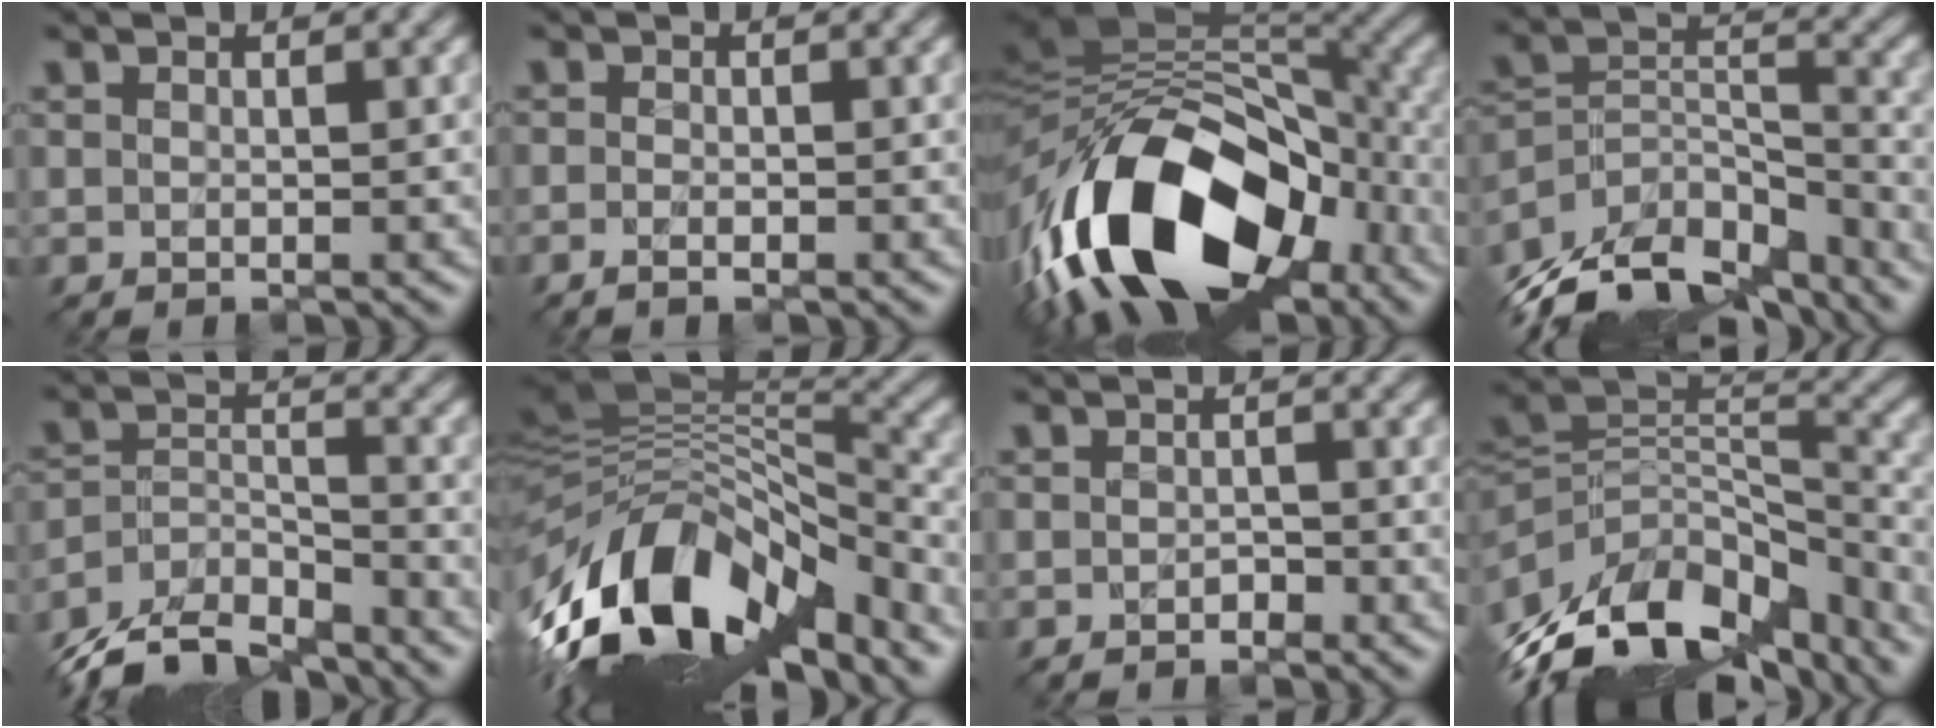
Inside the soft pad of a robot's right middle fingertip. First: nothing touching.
{"total": 0.9, "force": [-0.7, 0.3, 0.6], "torque": [-0.011, -0.008, -0.005]}
{"total": 17.2, "force": [-8.3, 9.6, 11.6], "torque": [-0.218, 0.000, -0.137]}
{"total": 12.8, "force": [-10.2, 6.0, 4.8], "torque": [-0.105, 0.011, -0.163]}
{"total": 8.3, "force": [-7.7, 2.5, 2.0], "torque": [-0.046, -0.006, -0.139]}
{"total": 14.2, "force": [-7.0, 7.1, 10.1], "torque": [-0.193, 0.015, -0.130]}
{"total": 0.8, "force": [-0.8, 0.1, 0.0], "torque": [-0.004, -0.003, -0.011]}
{"total": 13.1, "force": [-7.2, 7.7, 7.6], "torque": [-0.180, 0.004, -0.122]}